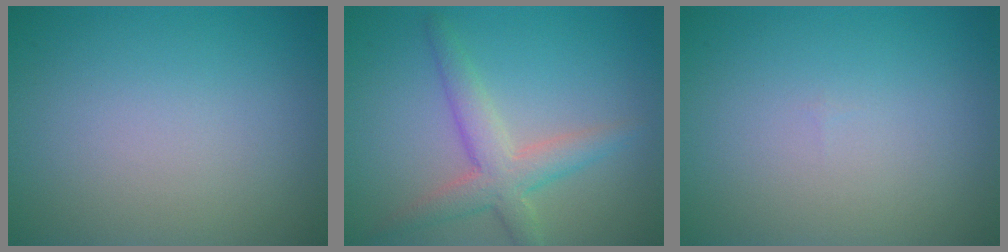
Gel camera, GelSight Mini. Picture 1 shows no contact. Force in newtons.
{"total": 3.8, "press": 3.8, "slide": 0.2}
{"total": 0.0}